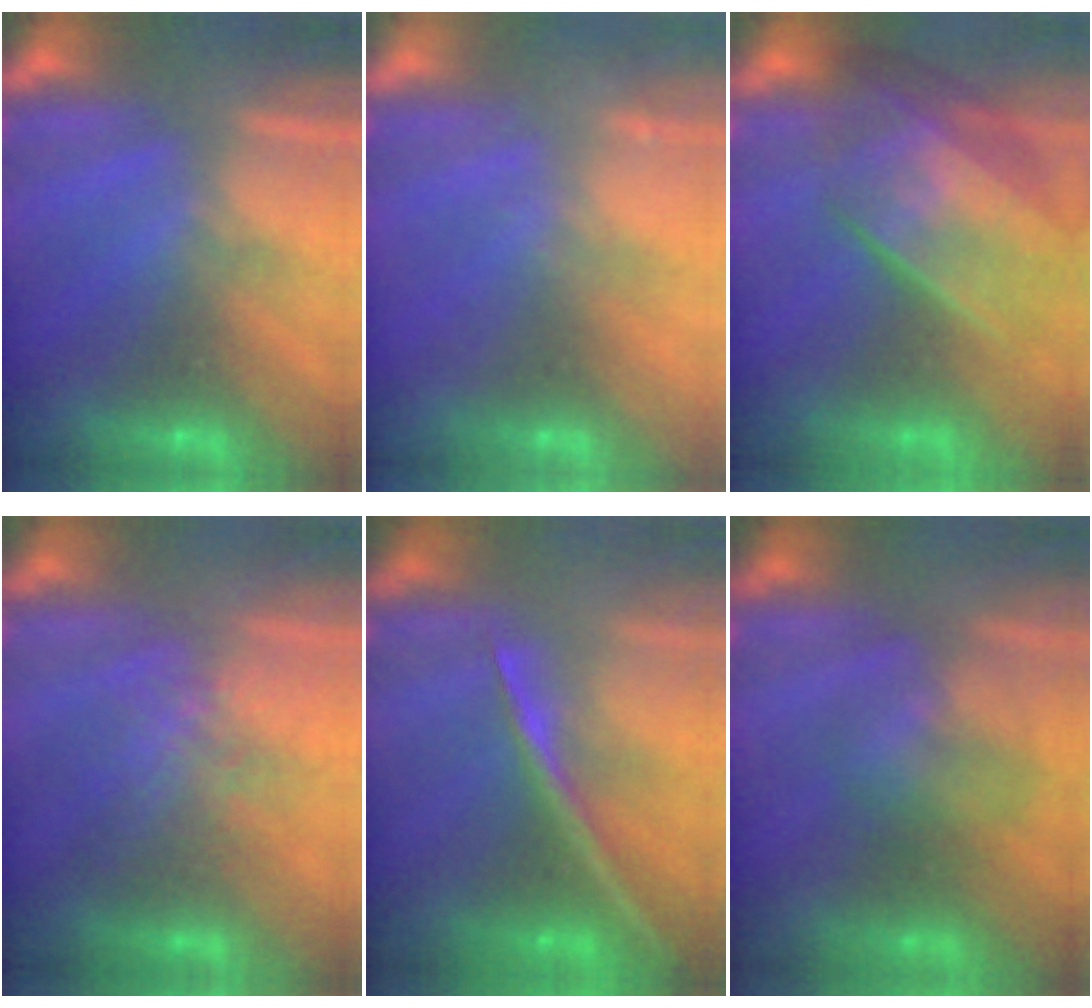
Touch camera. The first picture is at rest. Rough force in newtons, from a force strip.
{"total": 2.3}
{"total": 7.6}
{"total": 2.7}
{"total": 1.8}
{"total": 2.3}